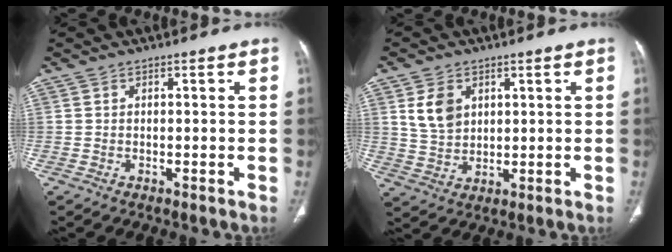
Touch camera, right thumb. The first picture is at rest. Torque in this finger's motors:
{"motor_torque": [-0.42, 0.47, -0.05, 0.08, 0.03]}